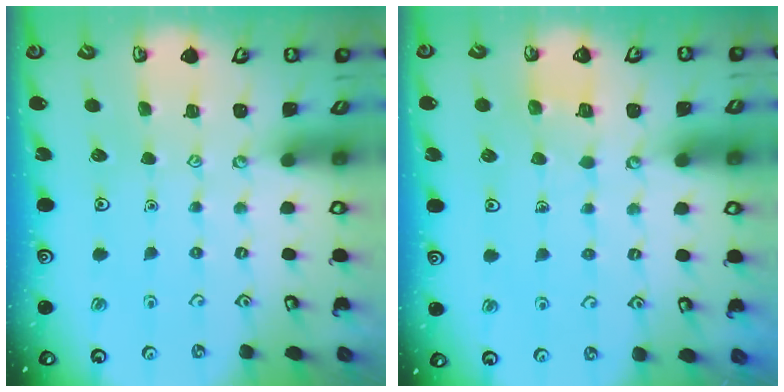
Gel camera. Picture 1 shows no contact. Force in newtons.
{"total": 3.4, "press": 3.4, "slide": 0.3}